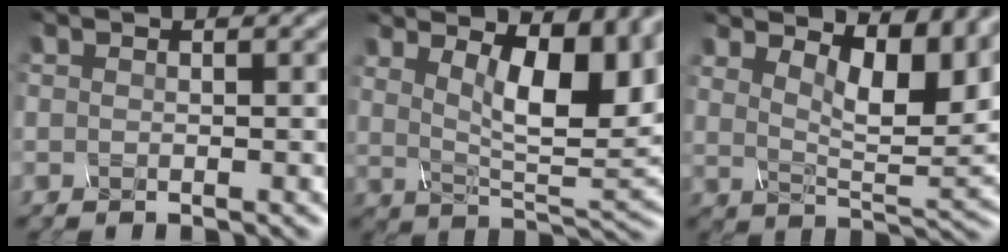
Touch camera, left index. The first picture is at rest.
{"total": 9.1, "force": [3.6, 3.3, 7.7], "torque": [-0.114, -0.001, 0.059]}
{"total": 7.3, "force": [4.2, 2.7, 5.3], "torque": [-0.084, -0.004, 0.069]}